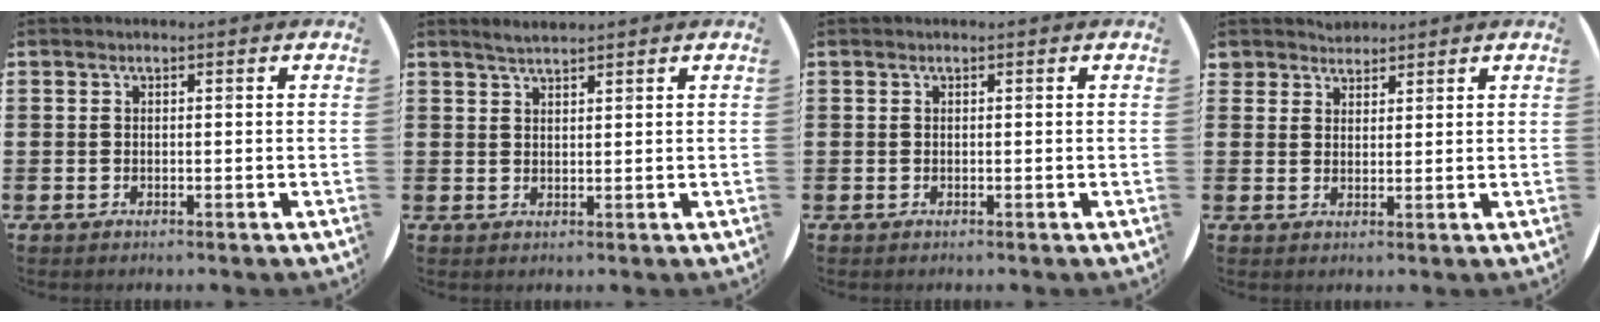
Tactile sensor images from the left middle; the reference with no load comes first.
{"total": 1.8, "force": [1.7, 0.0, 0.6], "torque": [-0.012, 0.002, 0.031]}
{"total": 0.0}
{"total": 2.2, "force": [2.1, 0.6, -0.3], "torque": [0.002, 0.004, 0.042]}